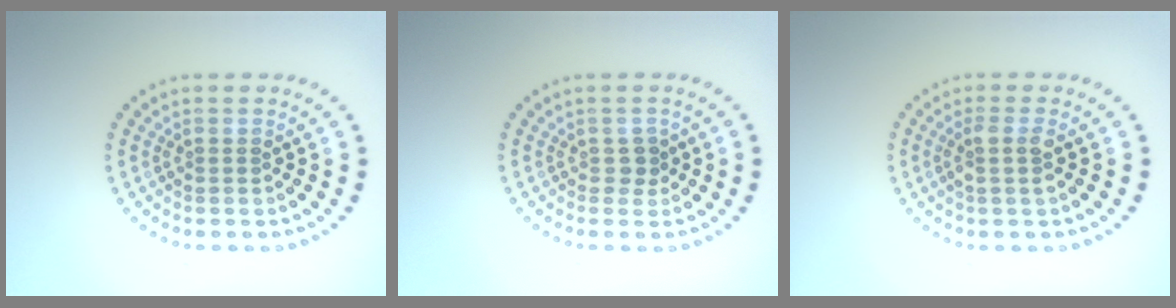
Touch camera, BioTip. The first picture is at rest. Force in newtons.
{"total": 1.0, "press": 0.9, "slide": 0.6}
{"total": 1.8, "press": 1.5, "slide": 0.9}